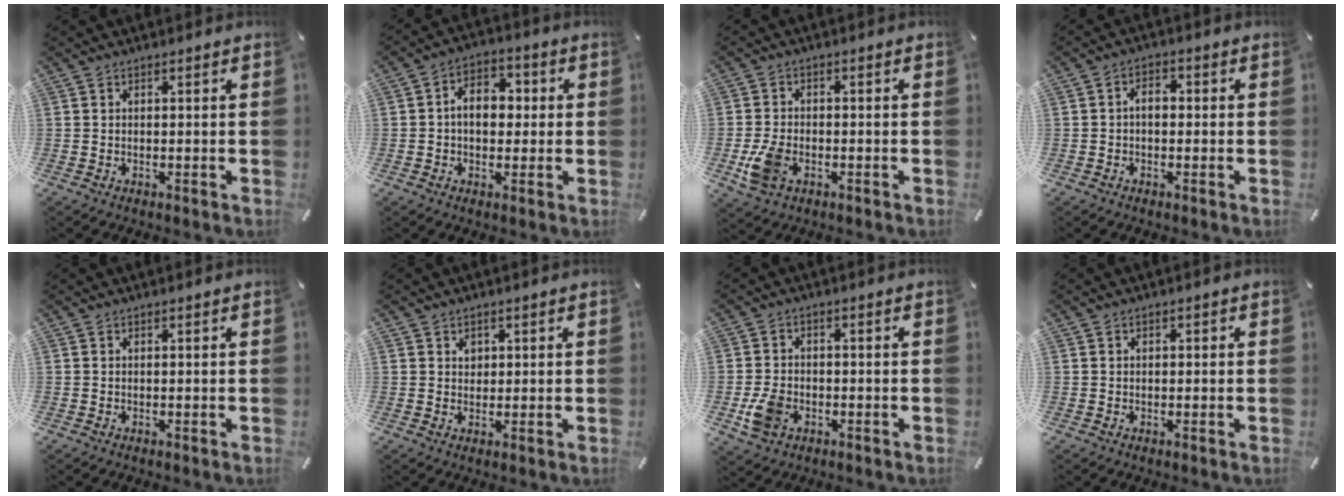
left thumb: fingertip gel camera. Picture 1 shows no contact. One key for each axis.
{"total": 7.7, "fx": -0.1, "fy": 5.5, "fz": 5.4, "tx": -0.085, "ty": 0.007, "tz": -0.008}
{"total": 6.7, "fx": -2.3, "fy": 4.5, "fz": 4.3, "tx": -0.107, "ty": 0.004, "tz": -0.044}
{"total": 3.4, "fx": -0.3, "fy": 2.1, "fz": 2.6, "tx": -0.051, "ty": 0.011, "tz": -0.008}
{"total": 0.0}
{"total": 2.1, "fx": 0.8, "fy": 1.9, "fz": 0.5, "tx": 0.013, "ty": -0.006, "tz": 0.009}
{"total": 6.1, "fx": -2.1, "fy": 4.8, "fz": 3.2, "tx": -0.075, "ty": 0.007, "tz": -0.038}
{"total": 0.6, "fx": 0.0, "fy": 0.5, "fz": 0.2, "tx": -0.003, "ty": 0.006, "tz": -0.002}